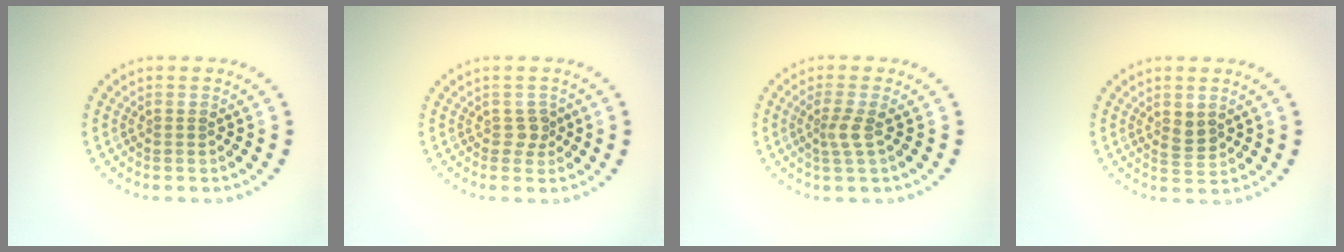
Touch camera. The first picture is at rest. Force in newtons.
{"total": 1.3, "press": 1.0, "slide": 0.8}
{"total": 1.8, "press": 1.4, "slide": 1.2}
{"total": 1.8, "press": 1.7, "slide": 0.7}